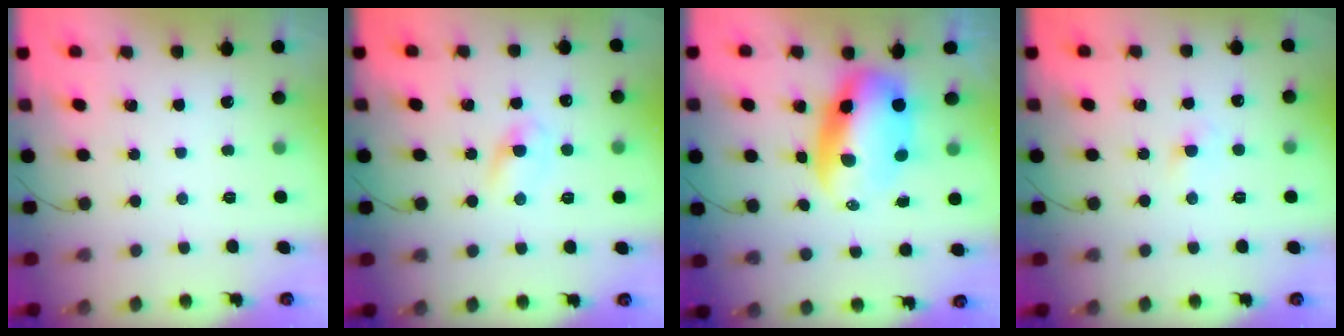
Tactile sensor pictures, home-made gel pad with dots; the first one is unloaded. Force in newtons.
{"total": 2.9, "press": 2.6, "slide": 1.3}
{"total": 9.8, "press": 9.6, "slide": 2.4}
{"total": 1.9, "press": 1.7, "slide": 0.8}